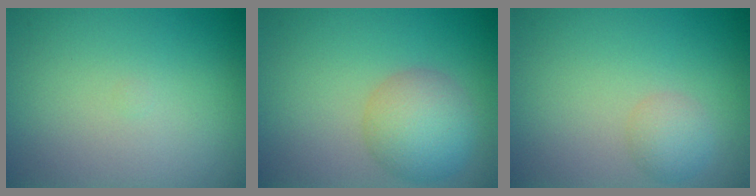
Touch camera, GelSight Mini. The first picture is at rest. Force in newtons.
{"total": 4.4, "press": 4.4, "slide": 0.0}
{"total": 1.7, "press": 1.7, "slide": 0.1}